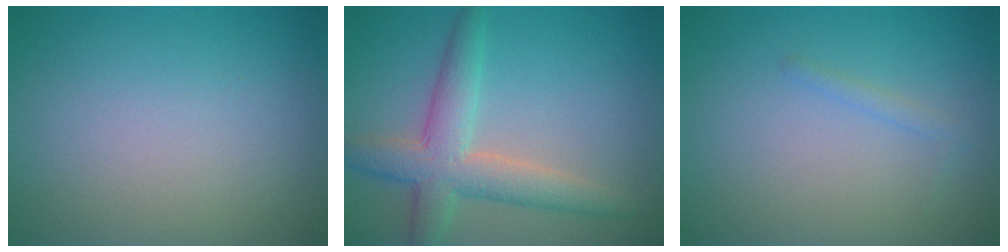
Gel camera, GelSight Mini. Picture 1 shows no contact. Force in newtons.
{"total": 5.3, "press": 5.3, "slide": 0.2}
{"total": 0.8, "press": 0.8, "slide": 0.0}